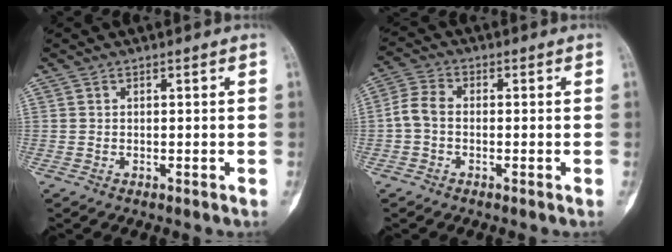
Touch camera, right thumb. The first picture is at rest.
{"total": 4.4, "force": [-0.8, 3.0, 3.2], "torque": [-0.067, 0.014, -0.026]}